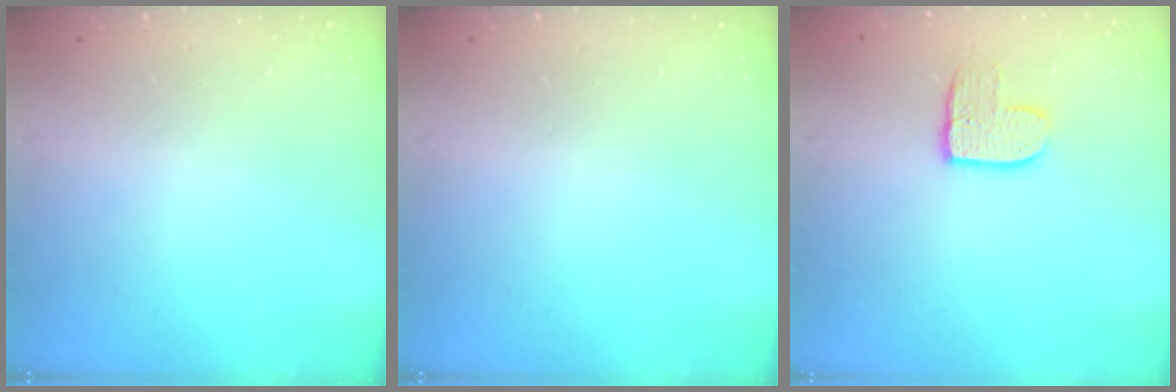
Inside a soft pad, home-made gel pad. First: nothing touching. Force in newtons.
{"total": 0.0}
{"total": 8.5, "press": 8.4, "slide": 0.5}